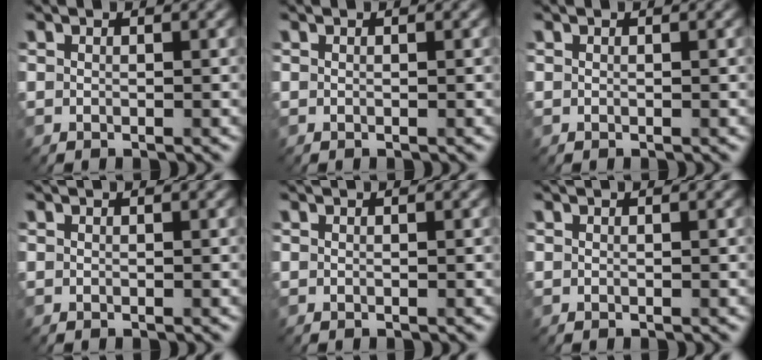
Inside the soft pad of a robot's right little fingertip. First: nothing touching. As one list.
[{"total": 0.0}, {"total": 0.0}, {"total": 0.0}, {"total": 0.0}, {"total": 0.0}]